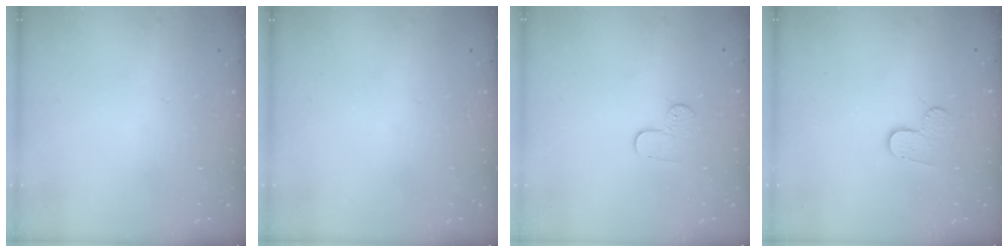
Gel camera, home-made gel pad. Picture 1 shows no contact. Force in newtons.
{"total": 0.0}
{"total": 5.9, "press": 5.9, "slide": 0.5}
{"total": 3.3, "press": 3.3, "slide": 0.3}